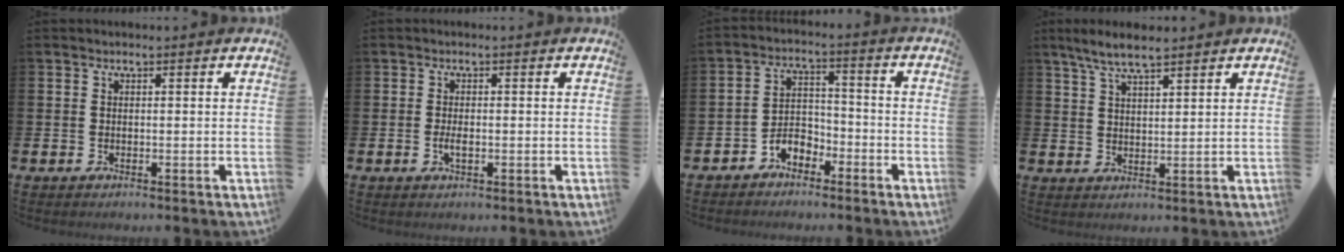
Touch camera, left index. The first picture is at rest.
{"total": 1.7, "force": [-0.3, 0.7, 1.5], "torque": [-0.029, 0.001, -0.006]}
{"total": 4.0, "force": [-3.1, 2.0, 1.4], "torque": [-0.028, 0.010, -0.064]}
{"total": 5.7, "force": [4.9, 1.0, 2.7], "torque": [-0.059, -0.012, 0.087]}